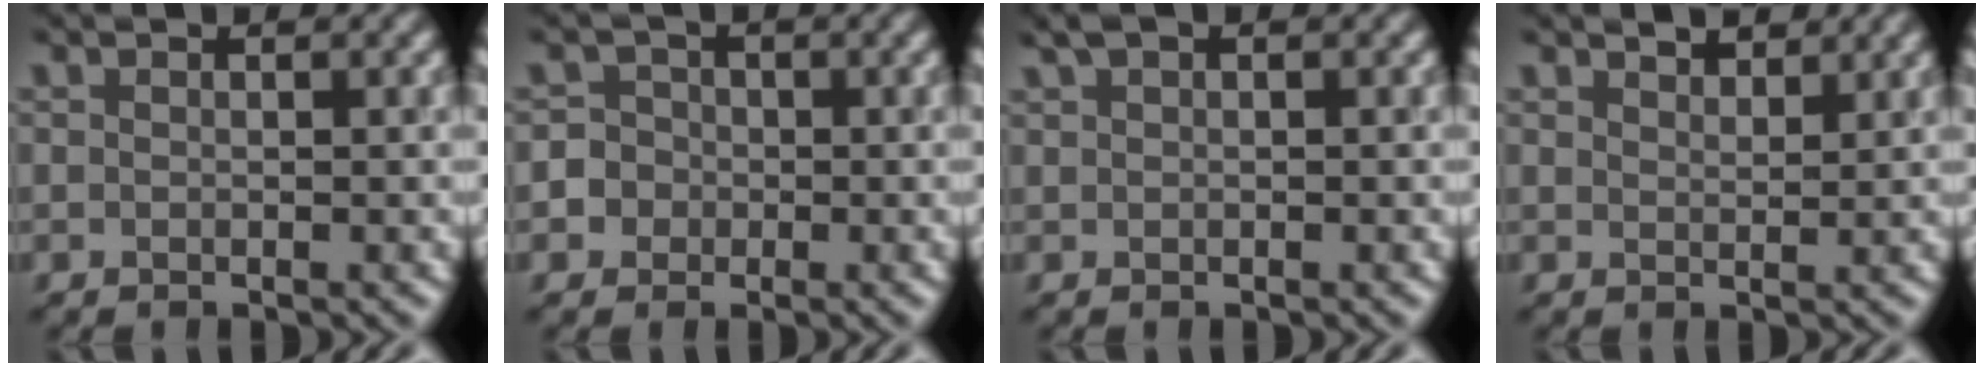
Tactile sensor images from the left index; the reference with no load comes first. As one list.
[{"total": 3.7, "force": [-1.0, 3.5, 0.5], "torque": [0.018, 0.020, -0.040]}, {"total": 1.0, "force": [0.7, 0.4, 0.6], "torque": [-0.010, 0.011, 0.013]}, {"total": 2.1, "force": [2.0, 0.5, 0.5], "torque": [-0.008, 0.000, 0.036]}]